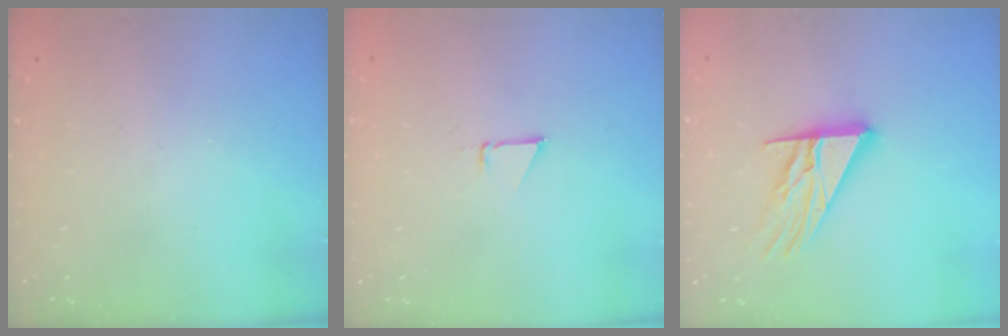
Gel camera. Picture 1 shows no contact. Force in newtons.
{"total": 0.8, "press": 0.8, "slide": 0.1}
{"total": 13.6, "press": 13.5, "slide": 1.3}